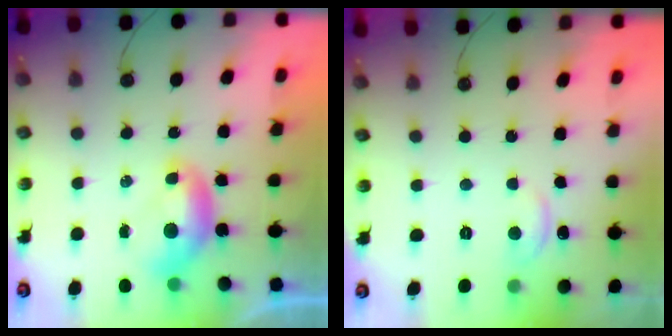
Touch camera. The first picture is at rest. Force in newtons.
{"total": 2.0, "press": 2.0, "slide": 0.3}